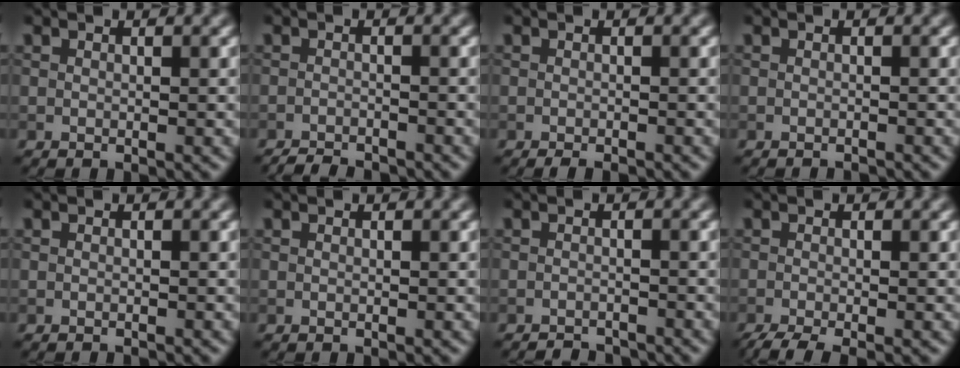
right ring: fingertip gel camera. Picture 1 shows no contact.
{"total": 2.5, "force": [-2.4, 0.4, 0.6], "torque": [-0.001, -0.001, -0.042]}
{"total": 1.6, "force": [-1.3, 0.2, 0.8], "torque": [-0.006, 0.000, -0.018]}
{"total": 1.0, "force": [-0.9, 0.1, 0.3], "torque": [0.003, 0.000, -0.014]}
{"total": 0.6, "force": [-0.6, 0.0, 0.2], "torque": [0.001, 0.001, -0.007]}
{"total": 0.0}
{"total": 1.9, "force": [-1.9, 0.3, 0.3], "torque": [0.003, 0.001, -0.029]}
{"total": 3.5, "force": [-2.4, 0.8, 2.4], "torque": [-0.038, -0.010, -0.048]}